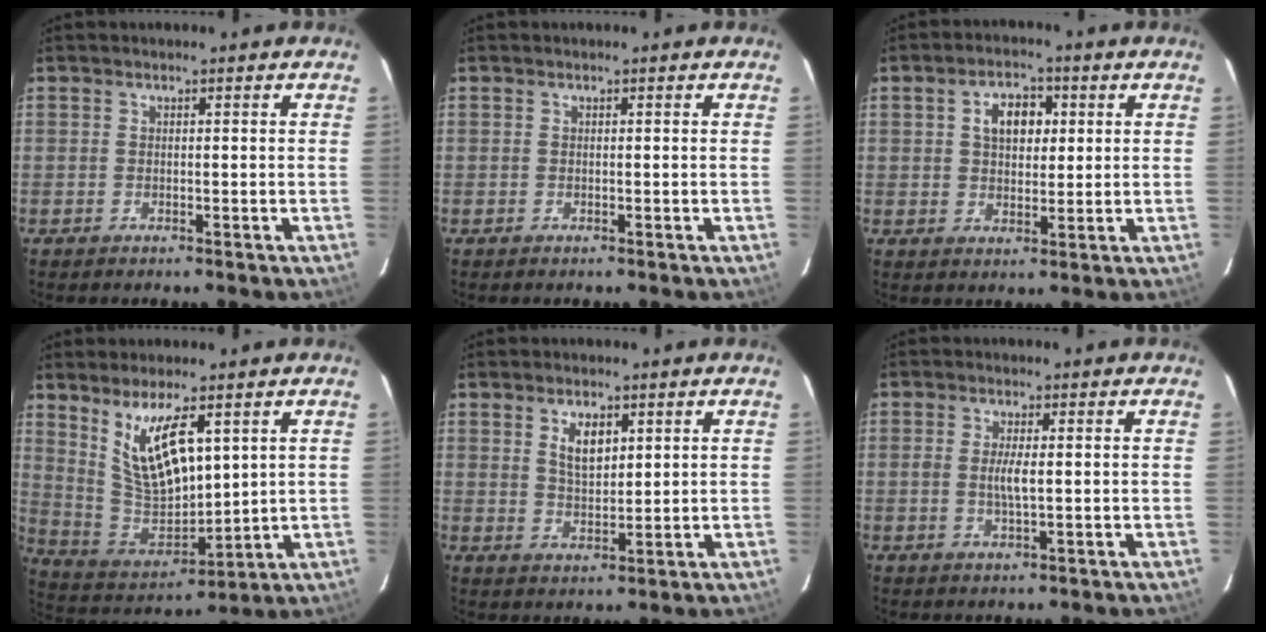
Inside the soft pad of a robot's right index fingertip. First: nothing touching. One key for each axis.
{"total": 0.0}
{"total": 6.3, "fx": 1.8, "fy": 4.1, "fz": 4.5, "tx": -0.072, "ty": 0.020, "tz": 0.032}
{"total": 13.5, "fx": 6.0, "fy": 5.5, "fz": 10.8, "tx": -0.200, "ty": -0.013, "tz": 0.136}
{"total": 6.3, "fx": 2.6, "fy": 3.0, "fz": 4.9, "tx": -0.087, "ty": 0.003, "tz": 0.053}
{"total": 3.4, "fx": 0.0, "fy": 0.9, "fz": 3.3, "tx": -0.062, "ty": -0.003, "tz": -0.001}